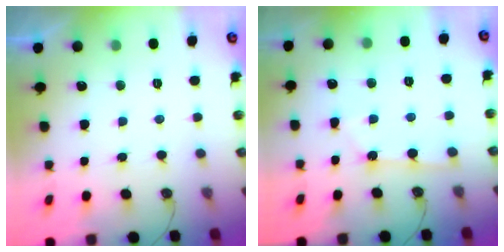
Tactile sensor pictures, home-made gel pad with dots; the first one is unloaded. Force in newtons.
{"total": 2.6, "press": 2.6, "slide": 0.2}